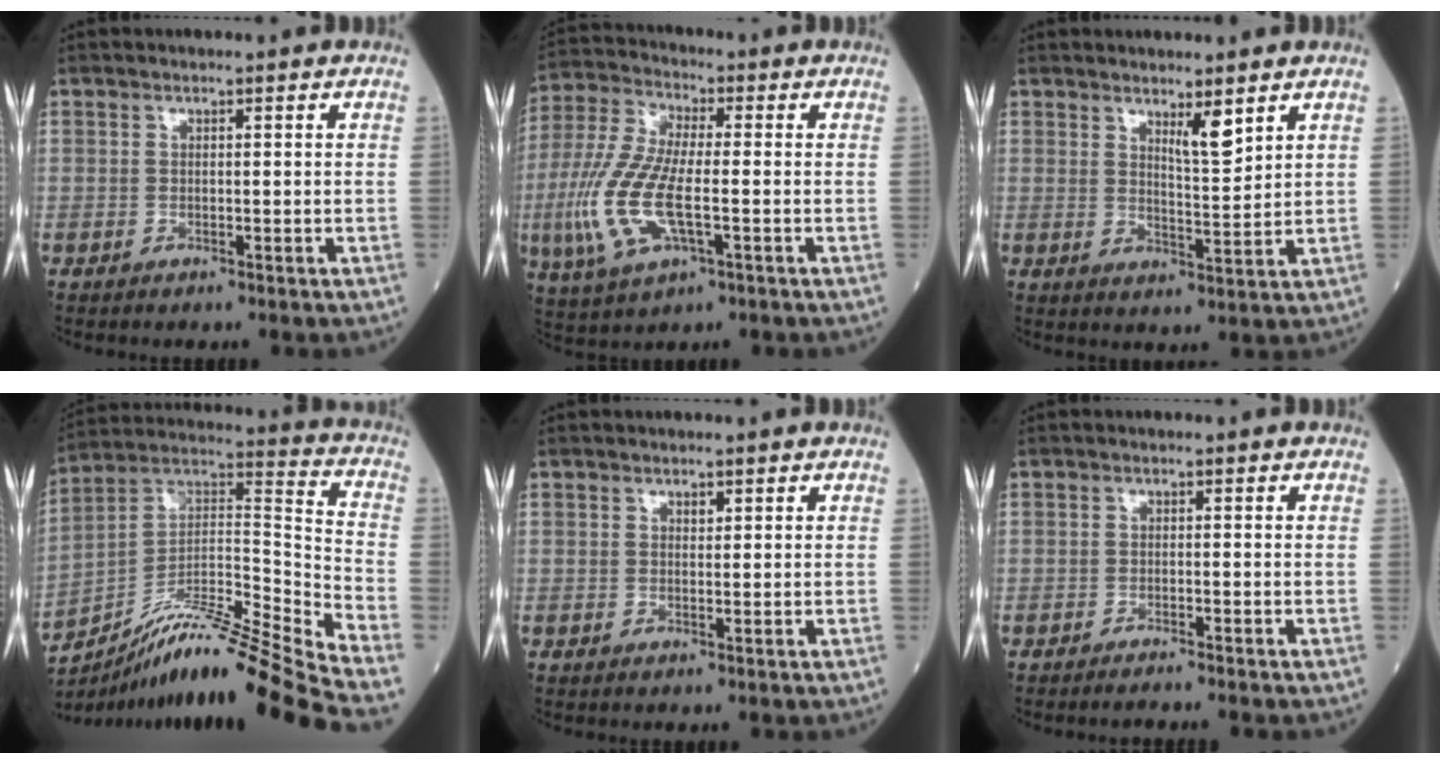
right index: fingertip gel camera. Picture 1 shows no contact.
{"total": 13.3, "force": [-2.9, 4.1, 12.3], "torque": [-0.280, -0.008, -0.053]}
{"total": 4.2, "force": [2.9, 0.4, 3.1], "torque": [-0.055, -0.011, 0.052]}
{"total": 21.9, "force": [-17.9, -2.1, 12.4], "torque": [-0.199, 0.017, -0.314]}
{"total": 0.8, "force": [0.5, 0.4, 0.5], "torque": [-0.005, -0.003, 0.008]}
{"total": 2.0, "force": [-1.9, -0.4, 0.7], "torque": [-0.008, 0.000, -0.027]}